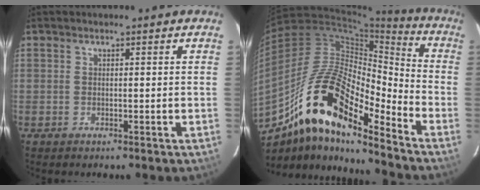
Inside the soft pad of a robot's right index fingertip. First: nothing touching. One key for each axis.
{"total": 18.5, "fx": -11.3, "fy": 5.4, "fz": 13.6, "tx": -0.251, "ty": 0.034, "tz": -0.192}